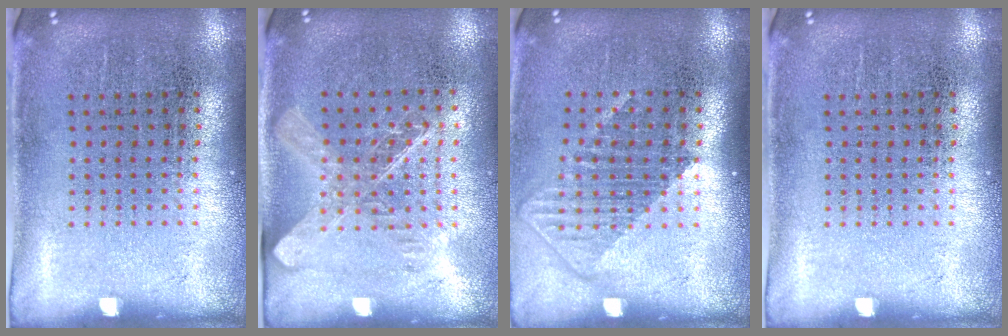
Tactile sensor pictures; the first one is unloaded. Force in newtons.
{"total": 1.5, "press": 1.3, "slide": 0.8}
{"total": 1.3, "press": 1.0, "slide": 0.8}
{"total": 0.0}